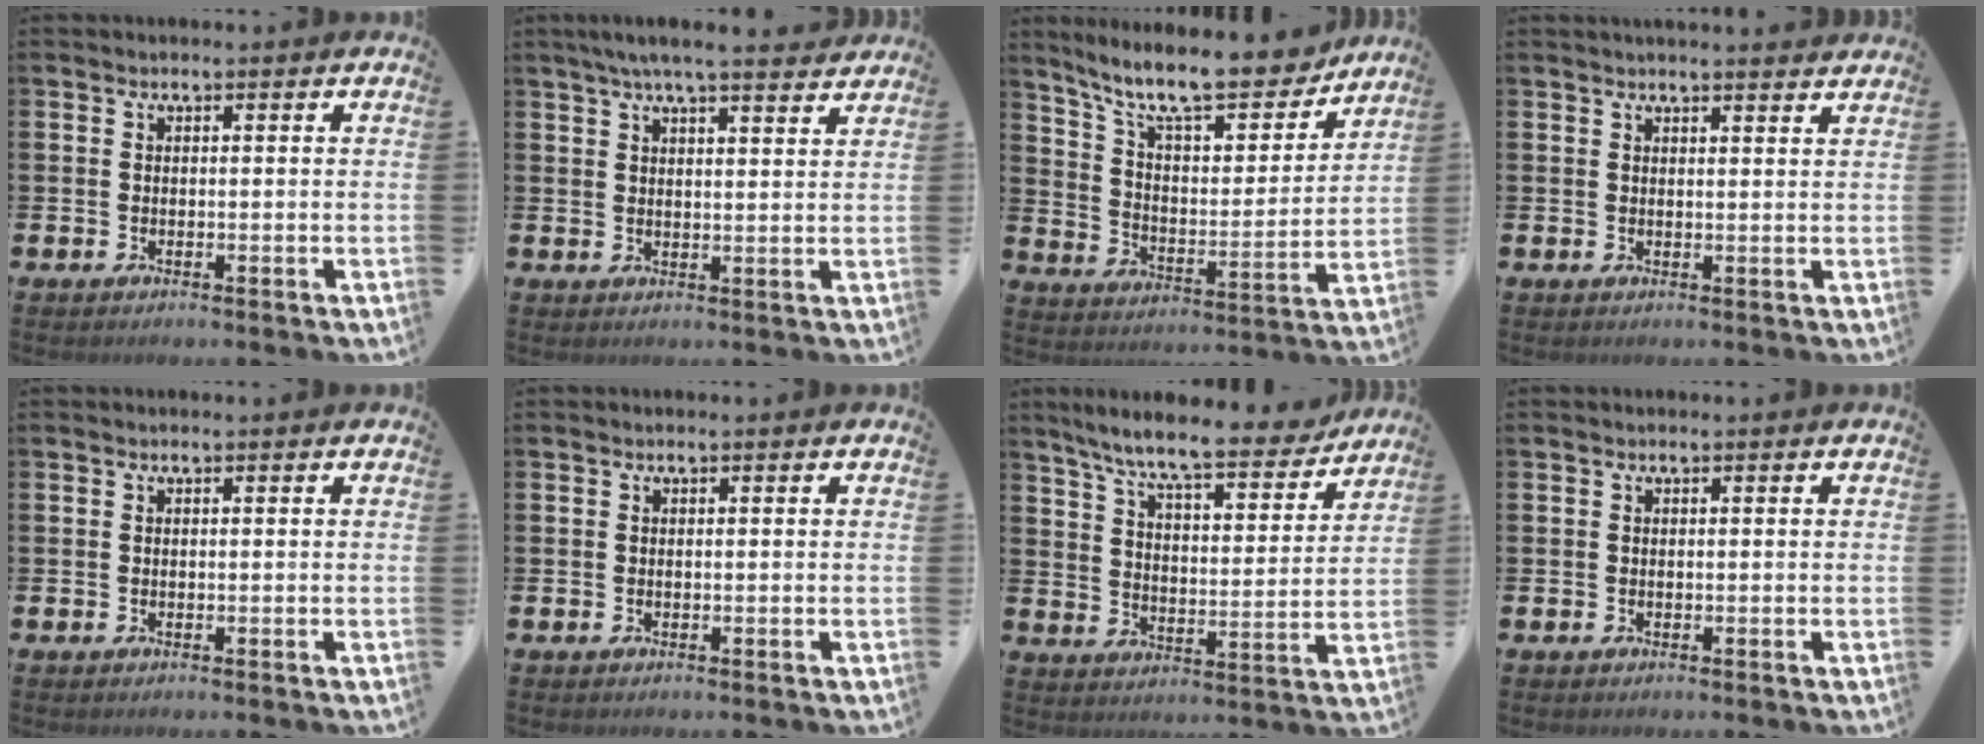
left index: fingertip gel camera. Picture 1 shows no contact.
{"total": 5.6, "force": [5.1, 0.2, 2.2], "torque": [-0.051, -0.014, 0.091]}
{"total": 12.4, "force": [10.7, 2.9, 5.4], "torque": [-0.131, -0.070, 0.183]}
{"total": 2.1, "force": [2.1, -0.1, 0.2], "torque": [0.006, -0.013, 0.035]}
{"total": 0.0}
{"total": 0.0}
{"total": 9.2, "force": [8.2, 1.1, 3.9], "torque": [-0.098, -0.053, 0.138]}
{"total": 0.0}